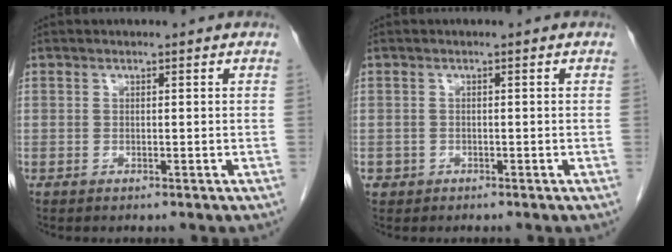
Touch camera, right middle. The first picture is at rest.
{"total": 1.1, "force": [-0.5, 0.9, 0.1], "torque": [-0.002, 0.005, -0.006]}